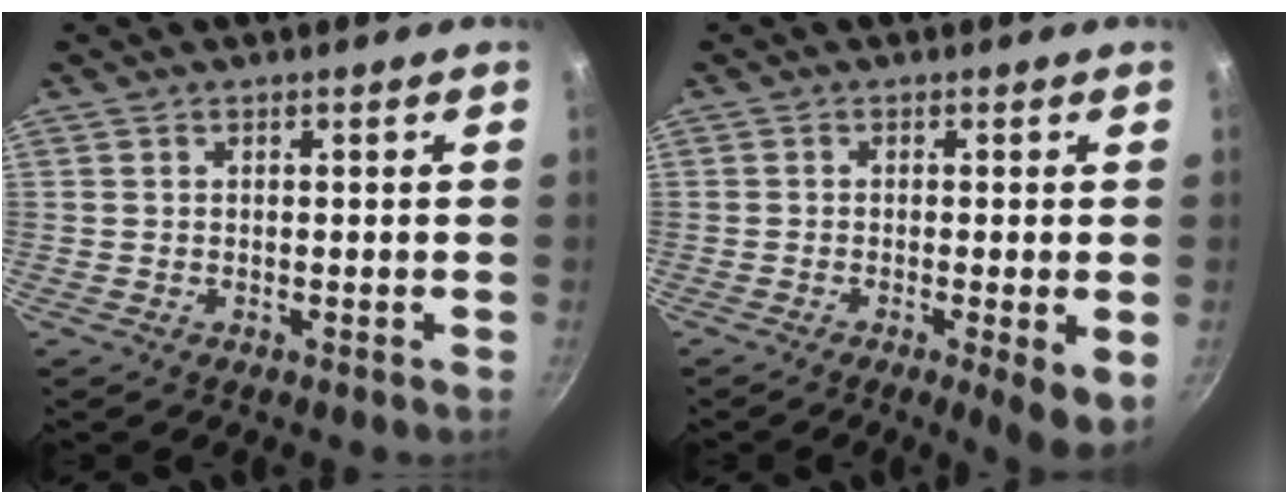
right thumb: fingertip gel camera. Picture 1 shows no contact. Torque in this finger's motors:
{"motor_torque": [-0.31, 0.11, -0.17, 0.10, 0.09]}